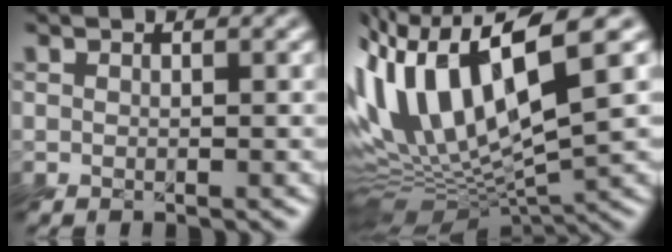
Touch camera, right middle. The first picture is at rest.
{"total": 13.0, "force": [1.1, 4.7, 12.1], "torque": [-0.237, 0.010, 0.024]}